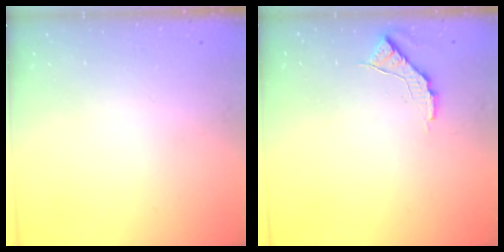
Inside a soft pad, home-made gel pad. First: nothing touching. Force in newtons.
{"total": 6.7, "press": 6.7, "slide": 0.6}